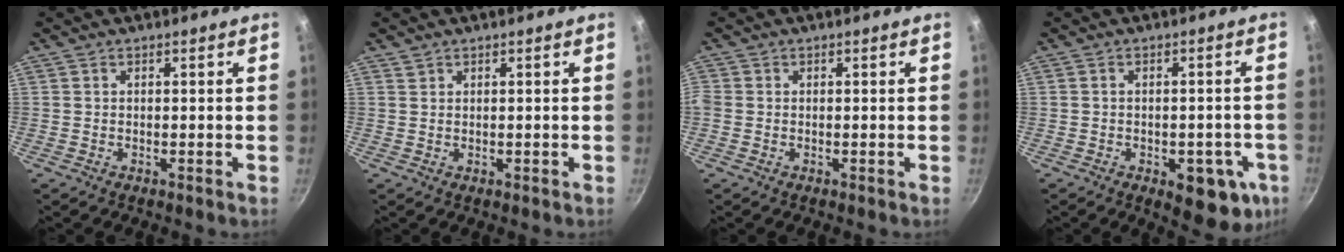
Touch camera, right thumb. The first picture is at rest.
{"total": 0.6, "force": [0.5, 0.4, 0.1], "torque": [0.002, -0.003, 0.010]}
{"total": 1.4, "force": [-0.4, 1.2, 0.6], "torque": [-0.013, 0.001, -0.012]}
{"total": 11.3, "force": [-4.1, 5.5, 9.0], "torque": [-0.070, 0.008, -0.044]}